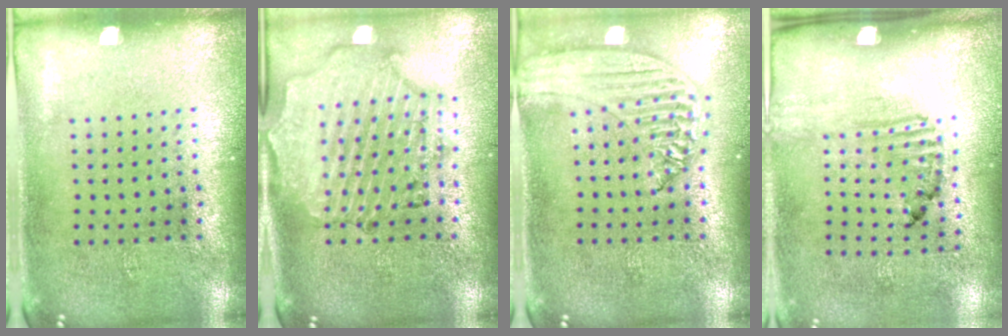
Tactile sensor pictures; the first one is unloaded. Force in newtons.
{"total": 1.7, "press": 1.7, "slide": 0.3}
{"total": 1.7, "press": 1.6, "slide": 0.5}
{"total": 1.7, "press": 1.0, "slide": 1.4}